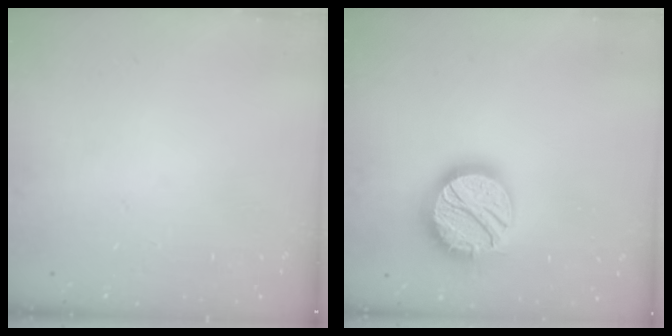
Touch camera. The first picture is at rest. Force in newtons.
{"total": 18.0, "press": 18.0, "slide": 1.2}